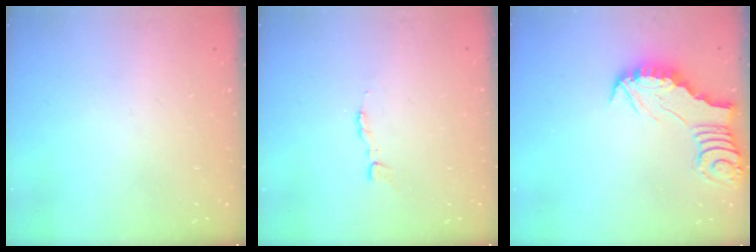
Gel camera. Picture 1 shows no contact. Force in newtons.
{"total": 2.8, "press": 2.8, "slide": 0.4}
{"total": 2.5, "press": 2.5, "slide": 0.2}